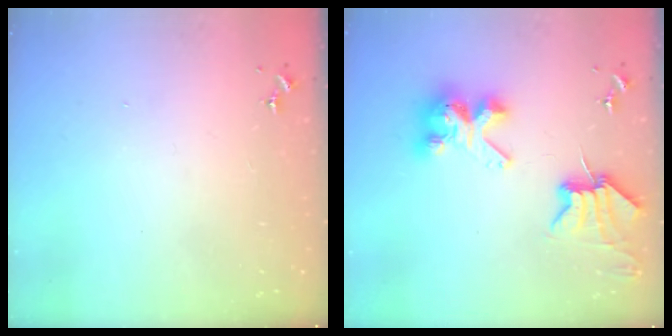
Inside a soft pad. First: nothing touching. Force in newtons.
{"total": 9.5, "press": 9.4, "slide": 1.0}